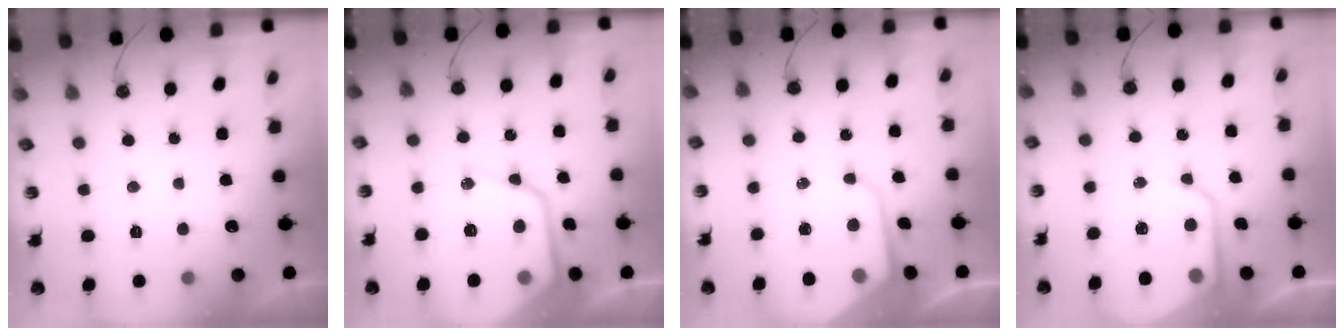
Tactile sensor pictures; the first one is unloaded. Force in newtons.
{"total": 19.1, "press": 19.0, "slide": 1.7}
{"total": 11.7, "press": 11.7, "slide": 1.0}
{"total": 13.5, "press": 13.4, "slide": 1.3}